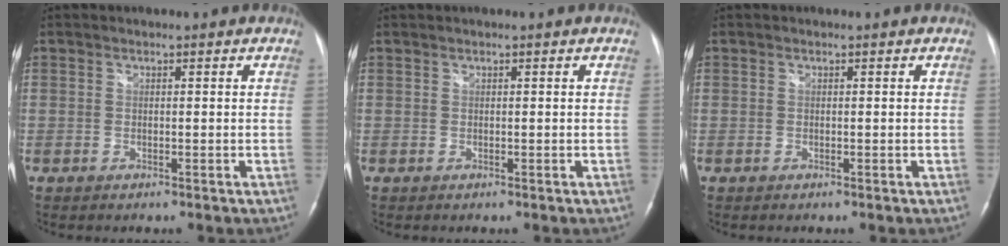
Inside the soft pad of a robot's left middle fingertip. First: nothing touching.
{"total": 0.0}
{"total": 0.0}